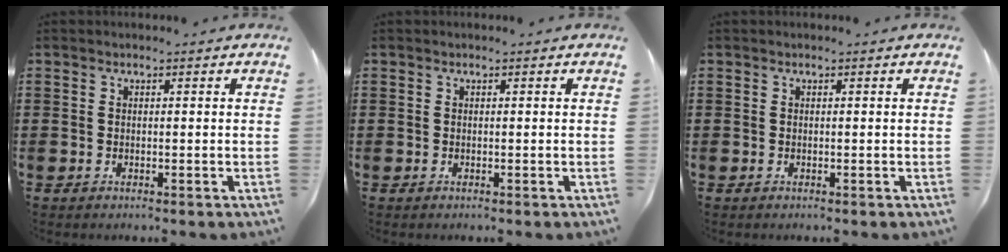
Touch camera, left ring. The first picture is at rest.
{"total": 0.0}
{"total": 0.0}